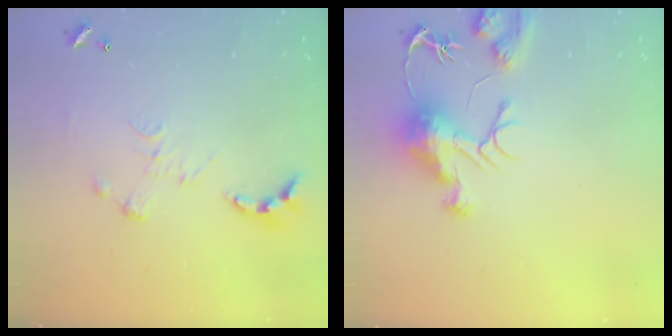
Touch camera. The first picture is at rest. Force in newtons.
{"total": 12.3, "press": 12.3, "slide": 1.1}